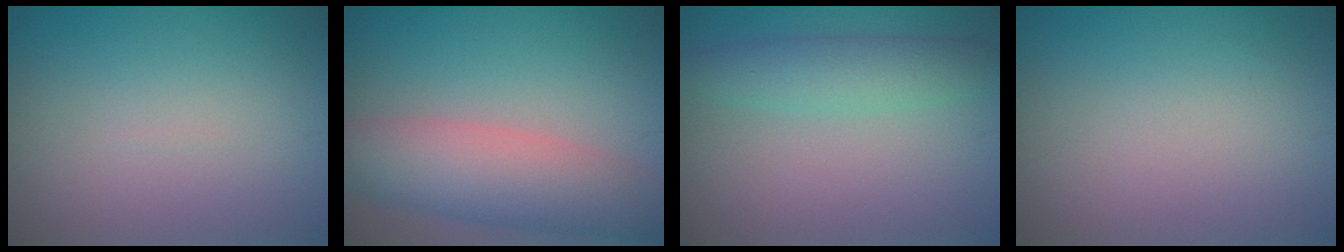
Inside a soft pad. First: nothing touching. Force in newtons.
{"total": 7.4, "press": 7.4, "slide": 0.2}
{"total": 3.5, "press": 3.5, "slide": 0.2}
{"total": 0.0}